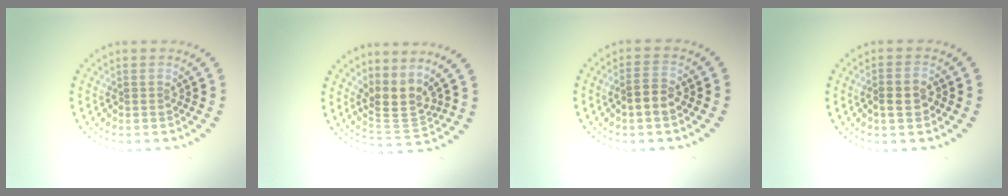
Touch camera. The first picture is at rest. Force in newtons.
{"total": 3.2, "press": 2.4, "slide": 2.2}
{"total": 2.5, "press": 2.4, "slide": 0.5}
{"total": 1.9, "press": 1.9, "slide": 0.5}